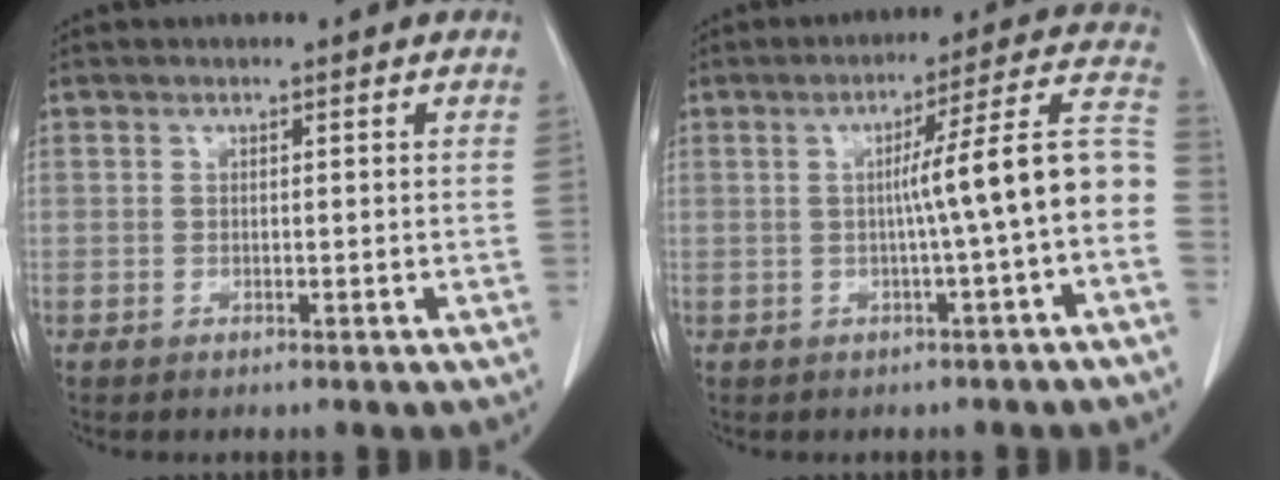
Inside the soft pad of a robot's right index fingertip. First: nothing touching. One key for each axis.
{"total": 10.7, "fx": -1.6, "fy": -1.0, "fz": 10.5, "tx": -0.142, "ty": 0.029, "tz": -0.024}